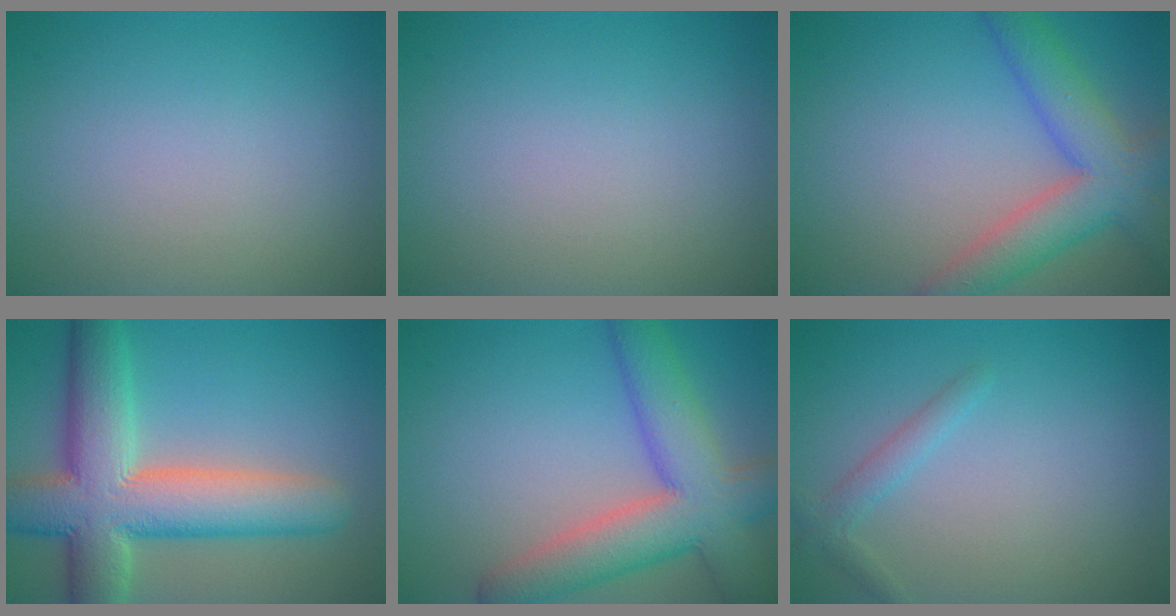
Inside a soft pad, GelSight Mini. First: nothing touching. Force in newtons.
{"total": 0.0}
{"total": 6.4, "press": 6.4, "slide": 0.4}
{"total": 10.9, "press": 10.9, "slide": 0.7}
{"total": 8.8, "press": 8.8, "slide": 0.6}
{"total": 1.6, "press": 1.6, "slide": 0.1}